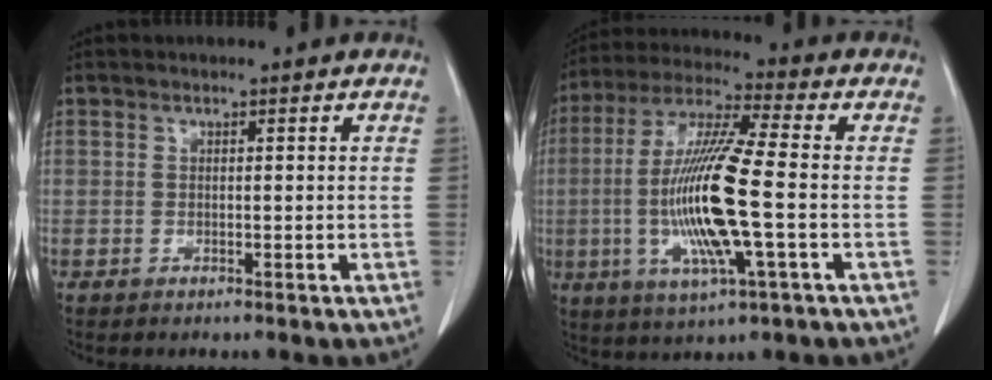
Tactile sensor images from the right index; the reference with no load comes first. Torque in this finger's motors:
{"motor_torque": [2.14, 0.00, 0.59, 0.21]}